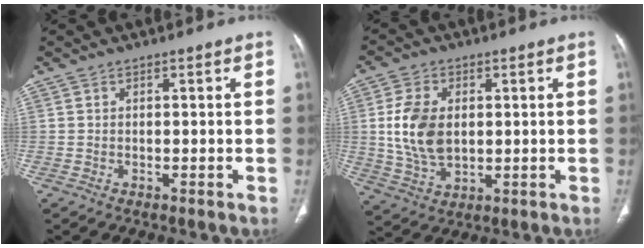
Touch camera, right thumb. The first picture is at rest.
{"total": 10.7, "force": [1.1, 6.9, 8.1], "torque": [-0.159, -0.006, 0.031]}